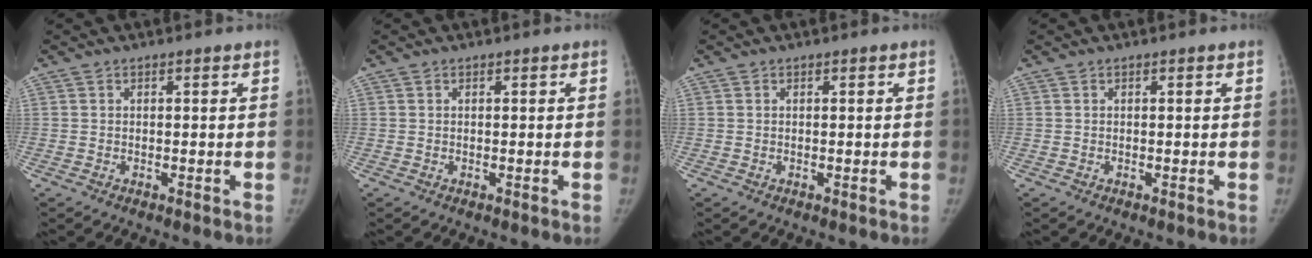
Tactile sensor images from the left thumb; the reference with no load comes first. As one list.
[{"total": 0.0}, {"total": 0.0}, {"total": 0.0}]